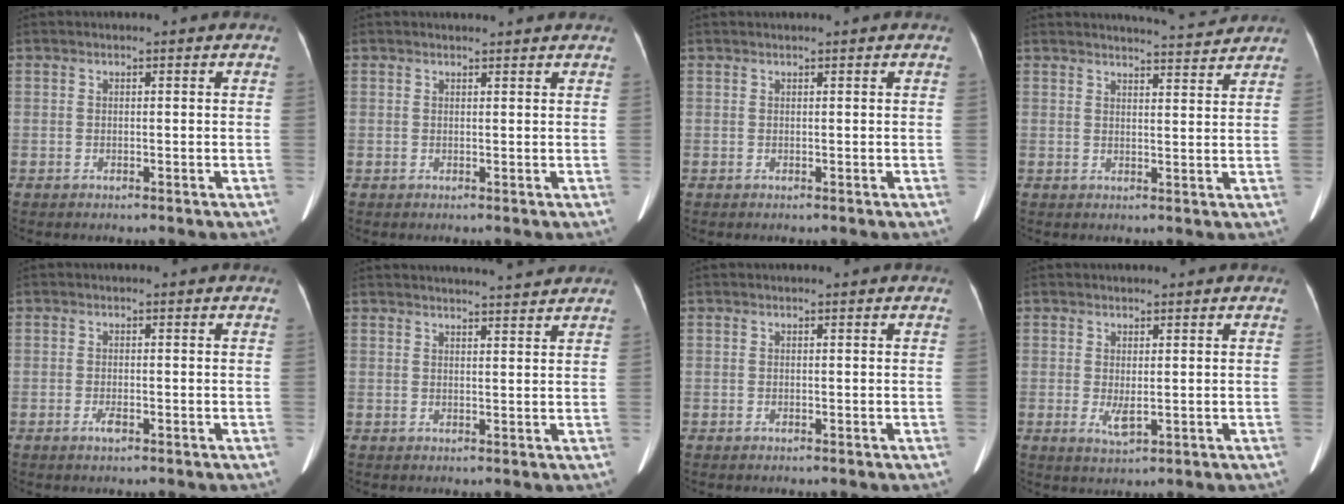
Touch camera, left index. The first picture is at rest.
{"total": 2.9, "force": [2.8, 0.3, 0.7], "torque": [-0.012, 0.013, 0.032]}
{"total": 1.0, "force": [0.9, -0.1, 0.4], "torque": [-0.004, 0.020, 0.020]}
{"total": 5.9, "force": [5.8, -0.1, 0.8], "torque": [-0.023, -0.003, 0.071]}
{"total": 1.2, "force": [-0.6, 0.3, 0.9], "torque": [-0.020, -0.002, -0.011]}
{"total": 7.6, "force": [7.3, -0.1, 2.2], "torque": [-0.034, 0.010, 0.088]}
{"total": 0.0}
{"total": 2.4, "force": [0.2, 0.7, 2.3], "torque": [-0.043, -0.008, 0.010]}